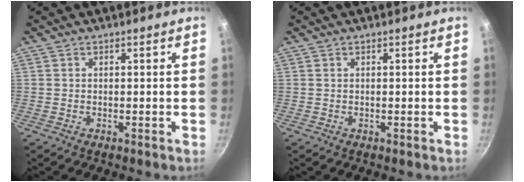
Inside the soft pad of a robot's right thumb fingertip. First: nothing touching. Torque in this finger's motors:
{"motor_torque": [0.00, -0.07, 0.42, -0.04, 0.00]}